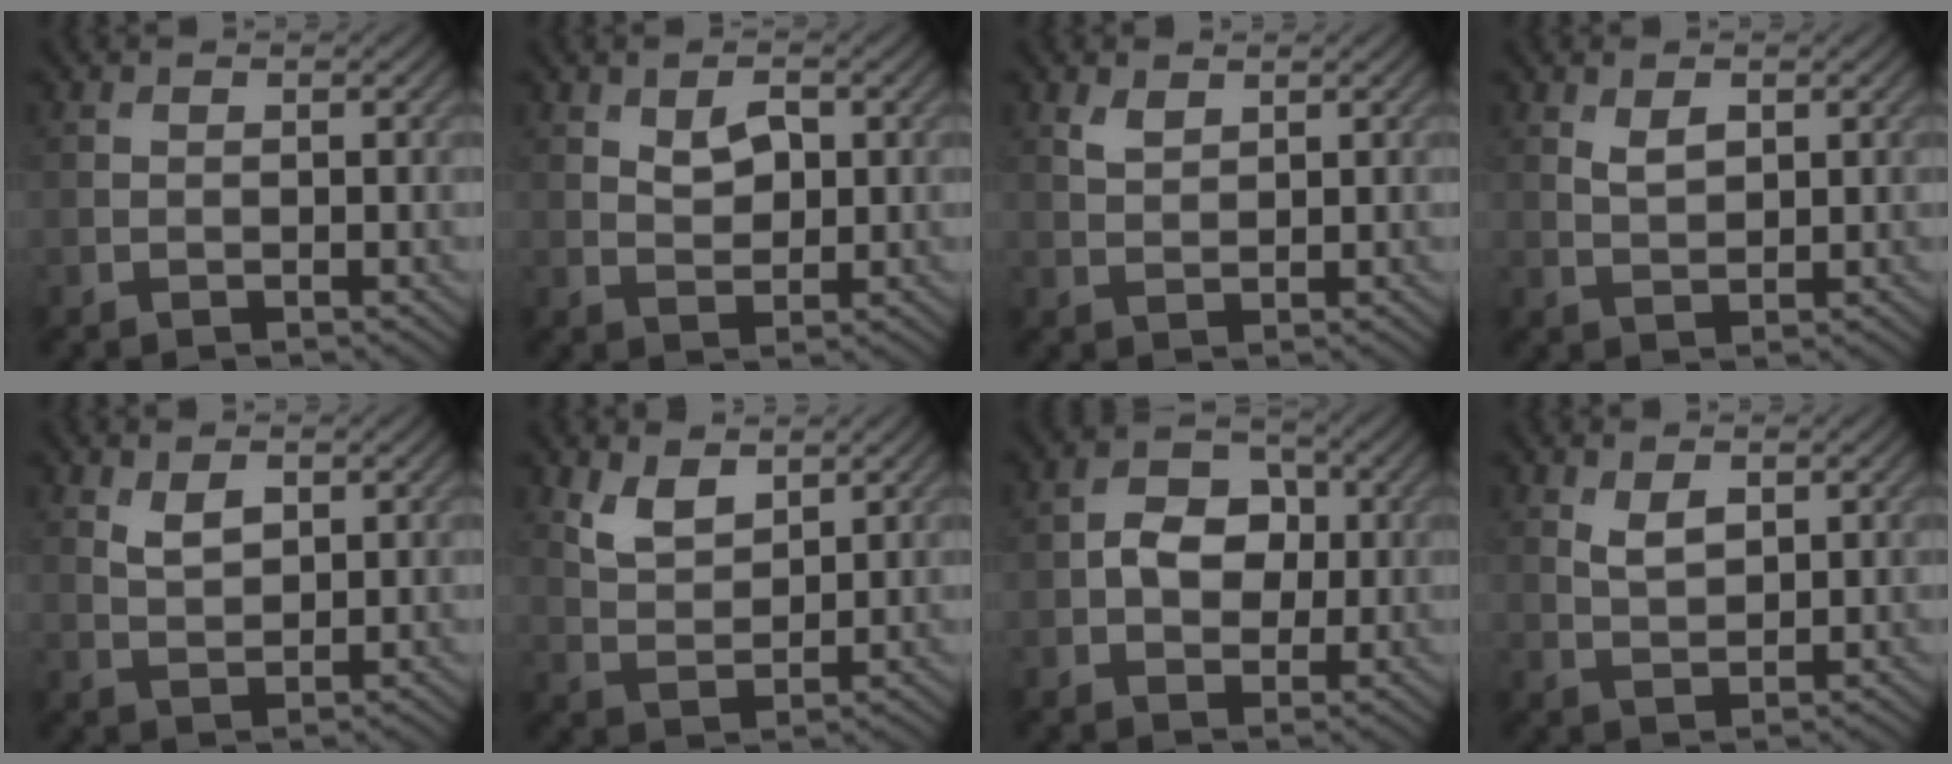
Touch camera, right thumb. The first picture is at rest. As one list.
[{"total": 3.2, "force": [1.2, 1.9, 2.2], "torque": [-0.043, -0.001, 0.023]}, {"total": 1.8, "force": [1.3, 0.8, 1.0], "torque": [-0.025, -0.002, 0.029]}, {"total": 2.3, "force": [1.1, 1.2, 1.7], "torque": [-0.037, -0.003, 0.027]}, {"total": 2.8, "force": [1.5, 1.4, 1.9], "torque": [-0.044, -0.004, 0.034]}, {"total": 4.4, "force": [2.9, 2.1, 2.5], "torque": [-0.061, -0.007, 0.063]}, {"total": 5.1, "force": [0.0, 4.0, 3.3], "torque": [-0.057, 0.004, -0.012]}, {"total": 2.8, "force": [1.4, 1.4, 2.0], "torque": [-0.046, -0.004, 0.032]}]